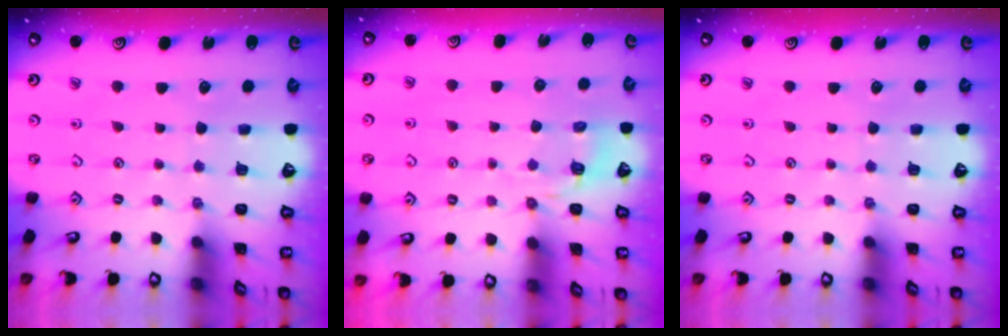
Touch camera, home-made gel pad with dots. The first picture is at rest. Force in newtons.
{"total": 4.2, "press": 3.6, "slide": 2.2}
{"total": 0.0}